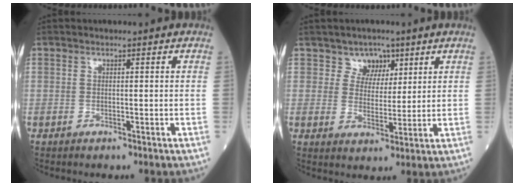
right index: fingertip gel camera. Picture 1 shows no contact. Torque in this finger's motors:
{"motor_torque": [0.17, 0.12, 0.00, 0.00]}